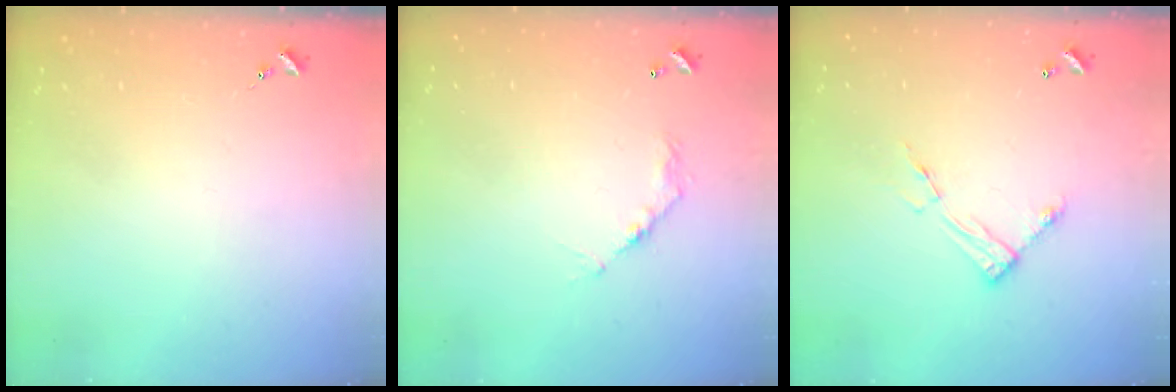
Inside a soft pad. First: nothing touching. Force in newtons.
{"total": 6.3, "press": 6.3, "slide": 0.4}
{"total": 8.7, "press": 8.7, "slide": 0.4}